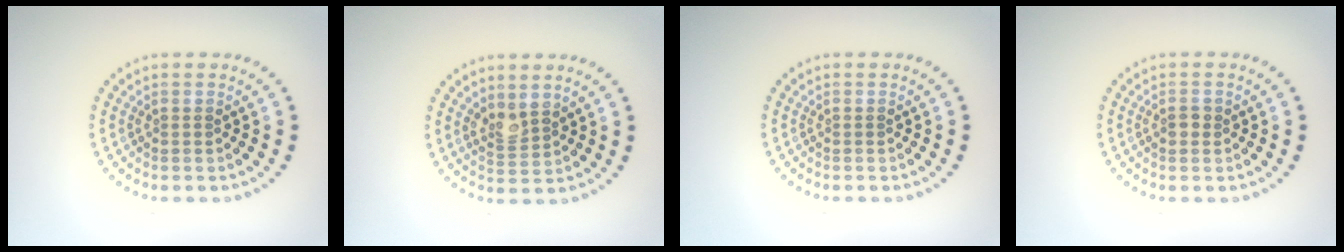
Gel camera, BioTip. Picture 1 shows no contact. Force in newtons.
{"total": 2.0, "press": 1.6, "slide": 1.1}
{"total": 0.0}
{"total": 1.1, "press": 1.1, "slide": 0.1}